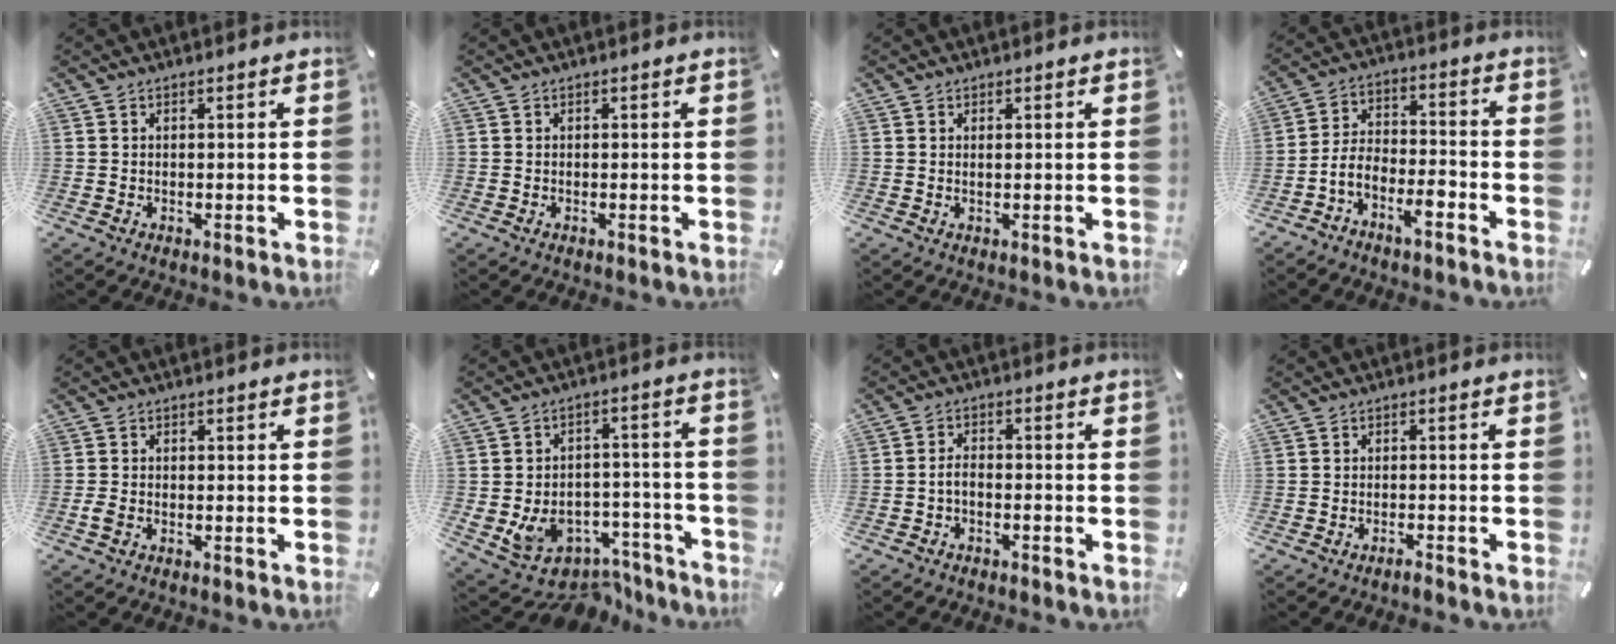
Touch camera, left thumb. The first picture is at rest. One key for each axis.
{"total": 0.0}
{"total": 0.8, "fx": 0.4, "fy": 0.0, "fz": 0.7, "tx": -0.013, "ty": -0.001, "tz": 0.006}
{"total": 7.1, "fx": -5.0, "fy": 3.3, "fz": 3.9, "tx": -0.088, "ty": 0.004, "tz": -0.098}
{"total": 1.5, "fx": -0.8, "fy": 0.7, "fz": 1.0, "tx": -0.026, "ty": -0.001, "tz": -0.016}
{"total": 10.2, "fx": -4.2, "fy": 8.5, "fz": 3.8, "tx": -0.054, "ty": 0.018, "tz": -0.059}
{"total": 2.9, "fx": -1.8, "fy": 1.3, "fz": 1.8, "tx": -0.040, "ty": 0.008, "tz": -0.036}
{"total": 1.5, "fx": -1.4, "fy": 0.2, "fz": 0.5, "tx": -0.013, "ty": 0.001, "tz": -0.027}